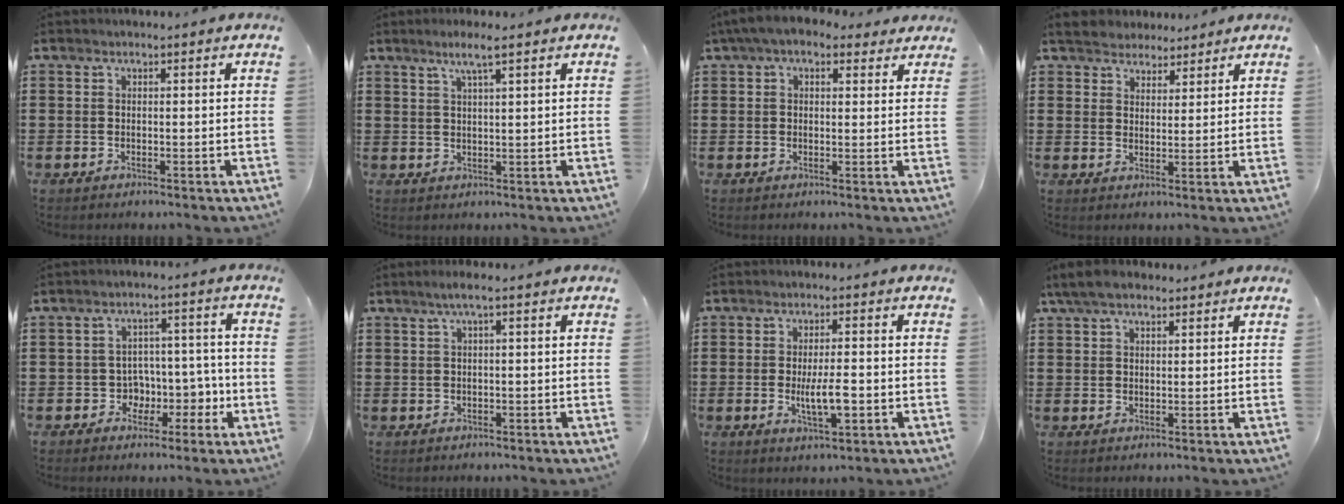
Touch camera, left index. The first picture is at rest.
{"total": 3.2, "force": [2.0, 0.0, 2.6], "torque": [-0.054, 0.003, 0.034]}
{"total": 4.8, "force": [3.5, 2.0, 2.6], "torque": [-0.064, 0.001, 0.064]}
{"total": 3.7, "force": [3.4, 1.6, -0.2], "torque": [-0.013, -0.001, 0.064]}
{"total": 5.3, "force": [-1.0, 5.0, 1.6], "torque": [-0.034, -0.005, -0.018]}
{"total": 1.8, "force": [0.4, -0.1, 1.7], "torque": [-0.031, -0.002, 0.006]}
{"total": 6.0, "force": [-0.9, 1.9, 5.6], "torque": [-0.102, -0.006, -0.021]}
{"total": 4.4, "force": [3.2, 1.7, 2.6], "torque": [-0.058, 0.004, 0.060]}